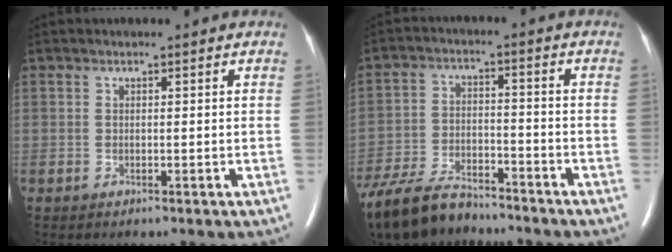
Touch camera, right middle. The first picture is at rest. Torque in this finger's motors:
{"motor_torque": [0.28, -0.83, 0.36, 0.11]}